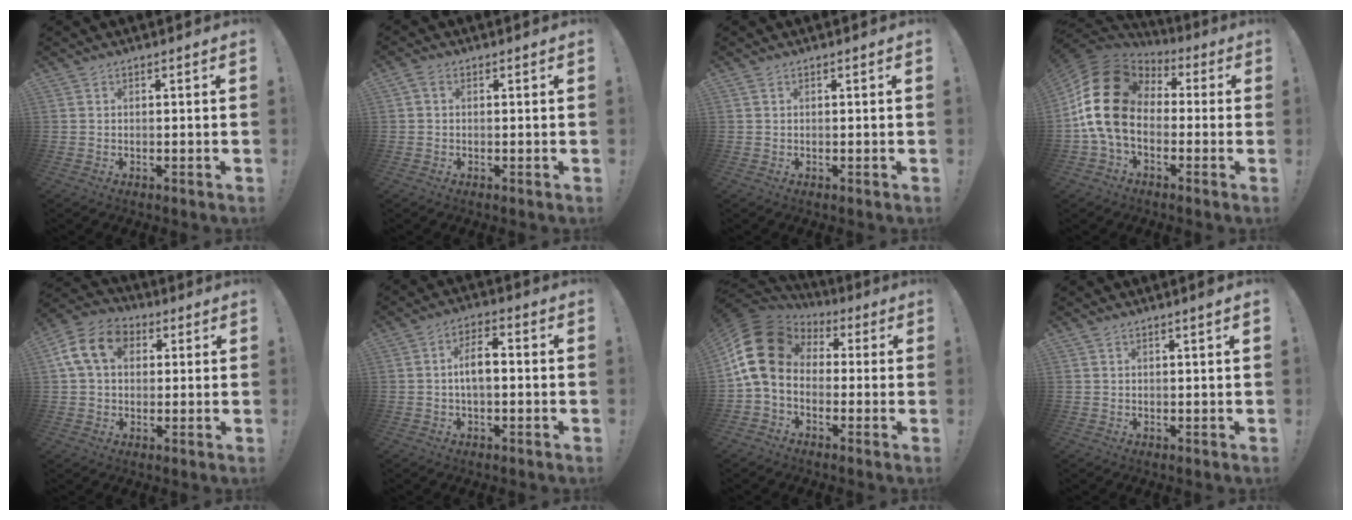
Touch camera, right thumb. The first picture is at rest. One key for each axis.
{"total": 1.3, "fx": 0.0, "fy": 0.9, "fz": 1.0, "tx": -0.025, "ty": 0.006, "tz": 0.000}
{"total": 0.6, "fx": 0.1, "fy": 0.0, "fz": 0.6, "tx": -0.017, "ty": 0.002, "tz": 0.002}
{"total": 18.9, "fx": 0.8, "fy": 12.8, "fz": 13.9, "tx": -0.265, "ty": 0.015, "tz": 0.021}
{"total": 14.2, "fx": 3.9, "fy": 10.6, "fz": 8.6, "tx": -0.152, "ty": 0.006, "tz": 0.077}
{"total": 7.2, "fx": -0.1, "fy": 3.2, "fz": 6.5, "tx": -0.112, "ty": 0.007, "tz": -0.004}
{"total": 16.2, "fx": 2.0, "fy": 11.5, "fz": 11.3, "tx": -0.205, "ty": 0.003, "tz": 0.041}
{"total": 1.5, "fx": 0.9, "fy": -0.1, "fz": 1.2, "tx": -0.022, "ty": 0.000, "tz": 0.014}